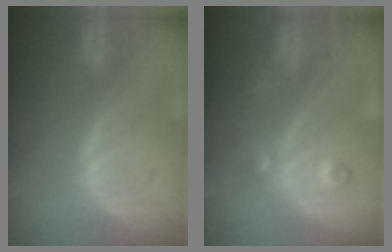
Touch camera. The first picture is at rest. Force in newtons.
{"total": 3.4, "press": 3.3, "slide": 0.9}